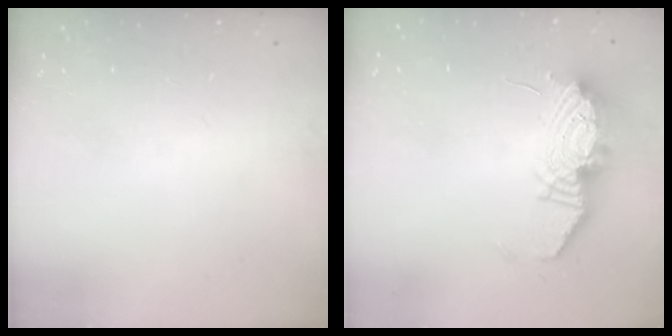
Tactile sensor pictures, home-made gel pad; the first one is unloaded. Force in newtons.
{"total": 13.2, "press": 13.1, "slide": 1.1}